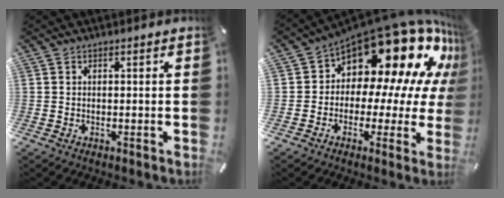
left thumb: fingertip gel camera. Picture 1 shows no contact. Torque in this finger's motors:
{"motor_torque": [1.76, 3.25, 1.56, -1.21, 0.16]}